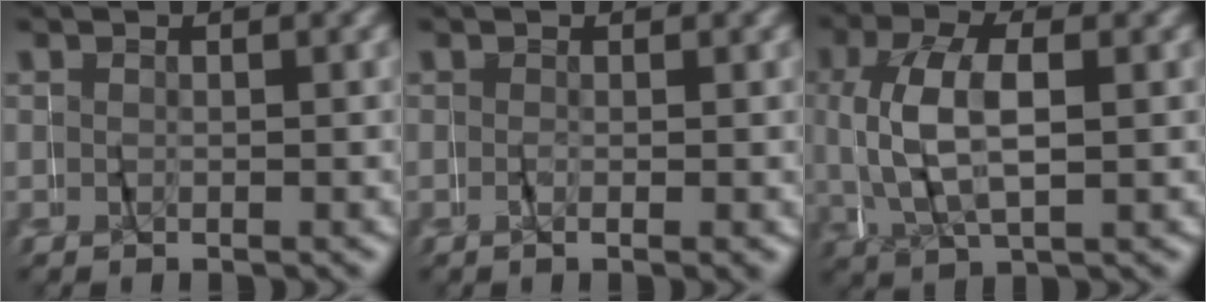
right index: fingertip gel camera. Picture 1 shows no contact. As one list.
[{"total": 1.1, "force": [-0.2, 0.0, 1.1], "torque": [-0.019, -0.006, 0.000]}, {"total": 5.4, "force": [0.5, 3.1, 4.4], "torque": [-0.108, 0.002, 0.009]}]